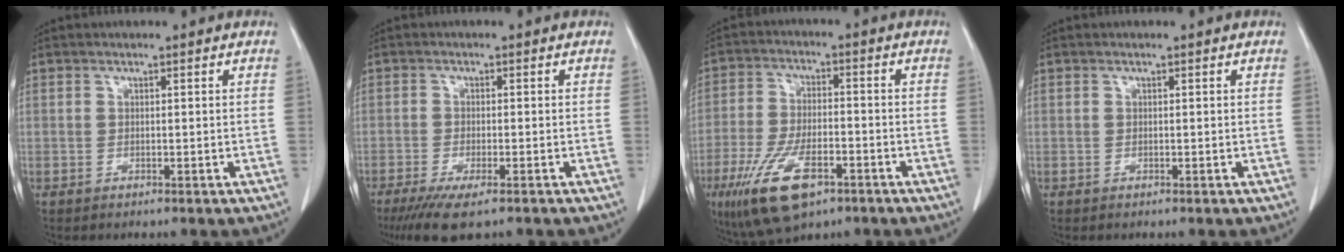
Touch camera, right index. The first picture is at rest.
{"total": 6.8, "force": [-4.8, 1.1, 4.7], "torque": [-0.076, -0.017, -0.075]}
{"total": 12.3, "force": [-6.6, 4.7, 9.3], "torque": [-0.190, -0.013, -0.110]}
{"total": 0.0}